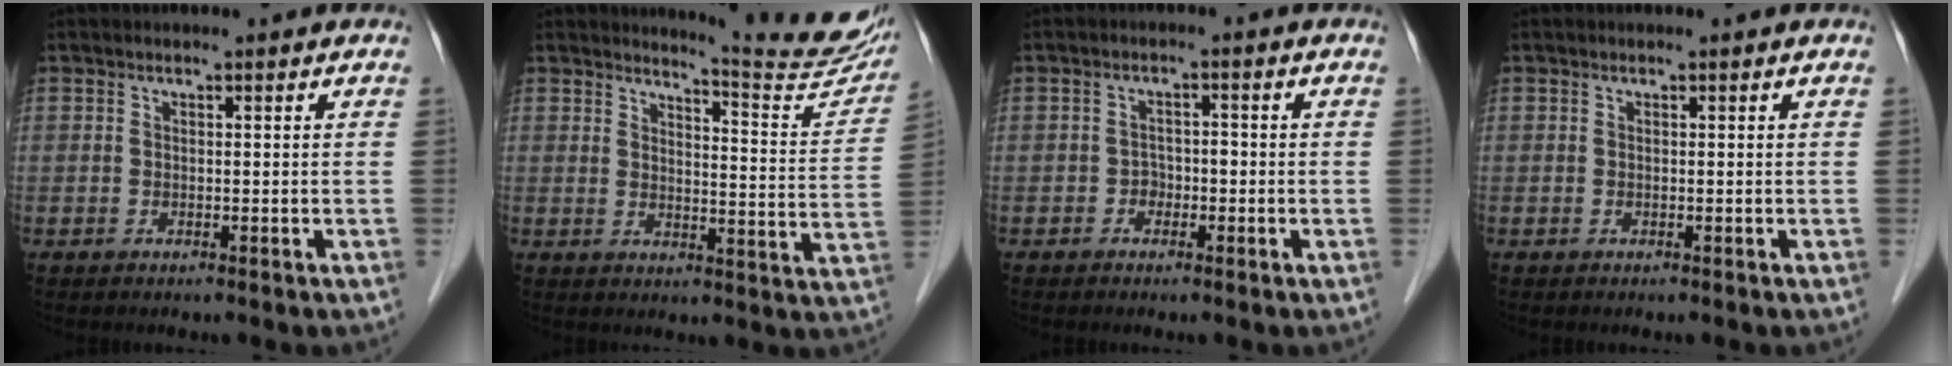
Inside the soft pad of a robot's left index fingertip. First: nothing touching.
{"total": 11.3, "force": [11.1, -0.2, 2.2], "torque": [-0.026, -0.068, 0.123]}
{"total": 1.9, "force": [-0.9, 1.5, 0.9], "torque": [-0.007, 0.007, -0.016]}
{"total": 0.0}